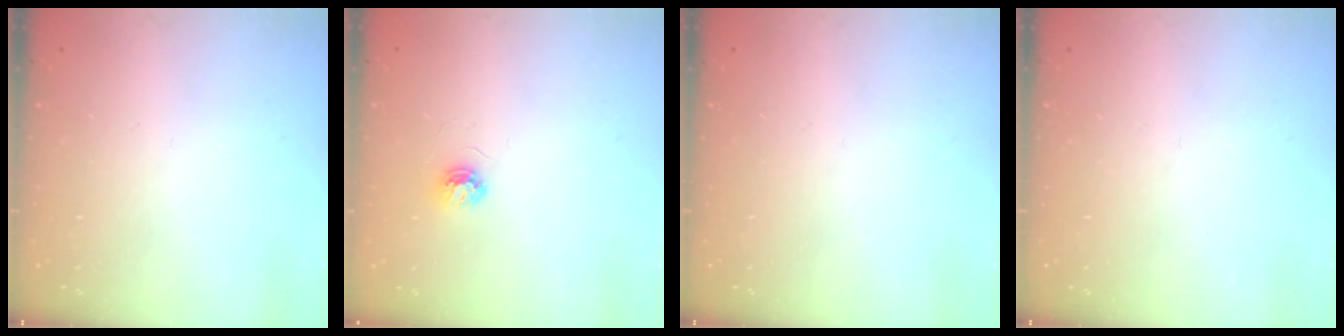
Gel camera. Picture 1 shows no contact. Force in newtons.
{"total": 3.7, "press": 3.7, "slide": 0.4}
{"total": 0.0}
{"total": 0.0}